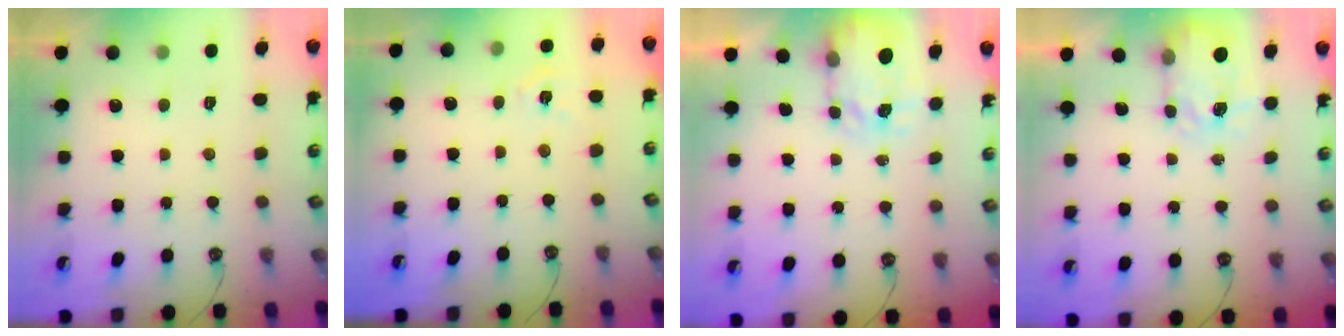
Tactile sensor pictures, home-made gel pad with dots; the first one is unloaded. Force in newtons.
{"total": 4.2, "press": 4.2, "slide": 0.4}
{"total": 3.4, "press": 3.4, "slide": 0.3}
{"total": 3.9, "press": 3.8, "slide": 0.6}